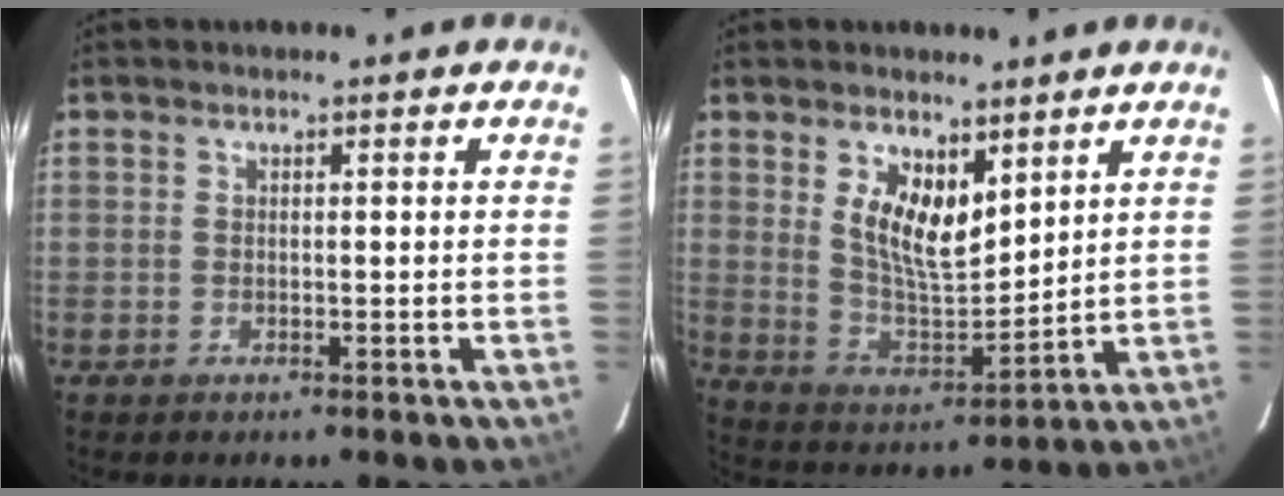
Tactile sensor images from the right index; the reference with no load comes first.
{"total": 10.1, "force": [4.9, 4.6, 7.6], "torque": [-0.132, -0.001, 0.104]}